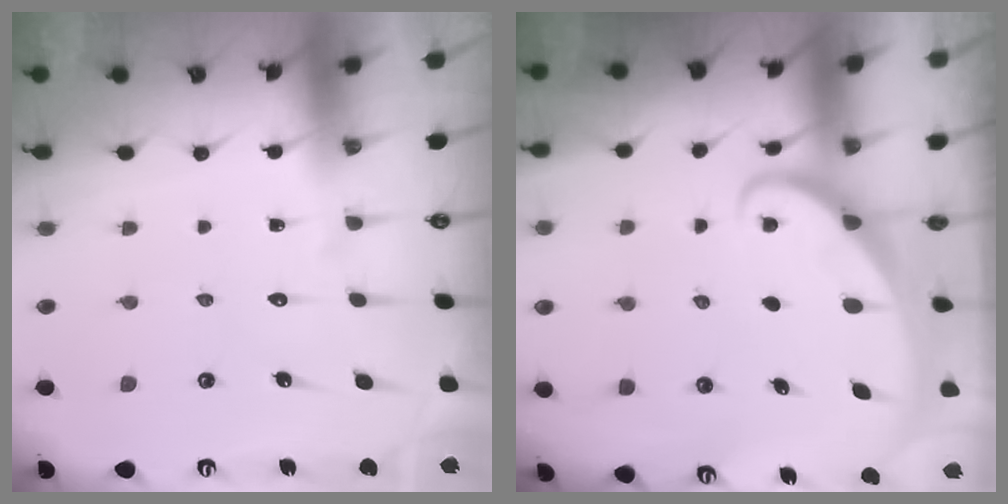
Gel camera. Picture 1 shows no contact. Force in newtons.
{"total": 1.7, "press": 1.7, "slide": 0.2}